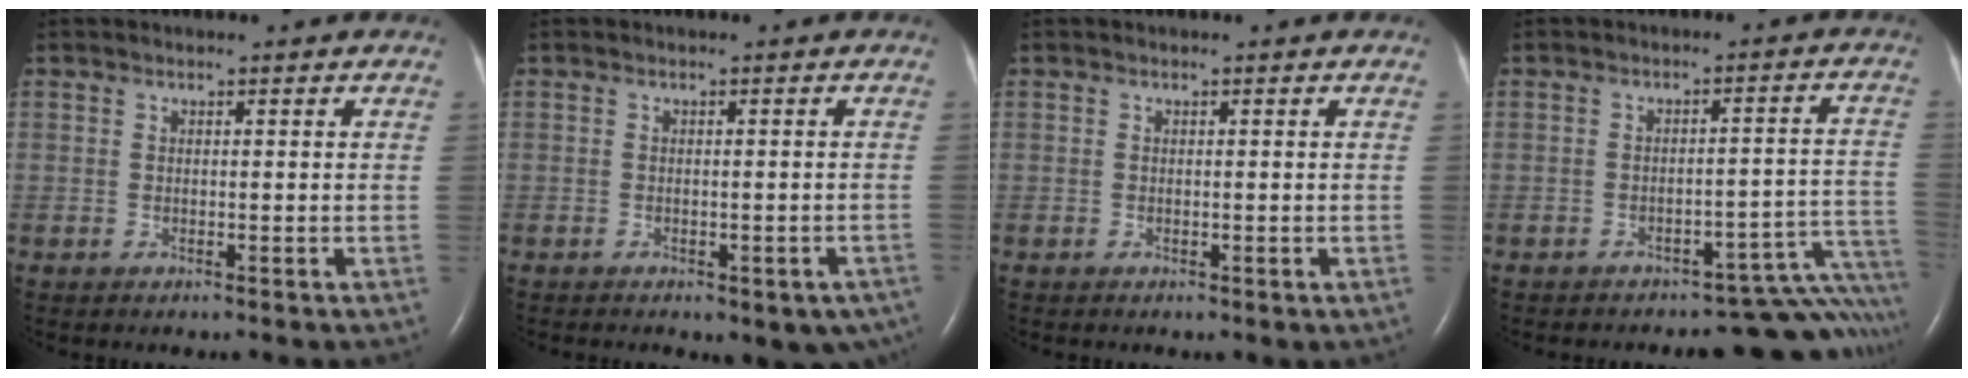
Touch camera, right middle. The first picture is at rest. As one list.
[{"total": 6.4, "force": [-4.5, 2.8, 3.6], "torque": [-0.026, 0.008, -0.055]}, {"total": 0.0}, {"total": 12.0, "force": [-11.6, 1.5, 2.8], "torque": [0.006, 0.048, -0.135]}]